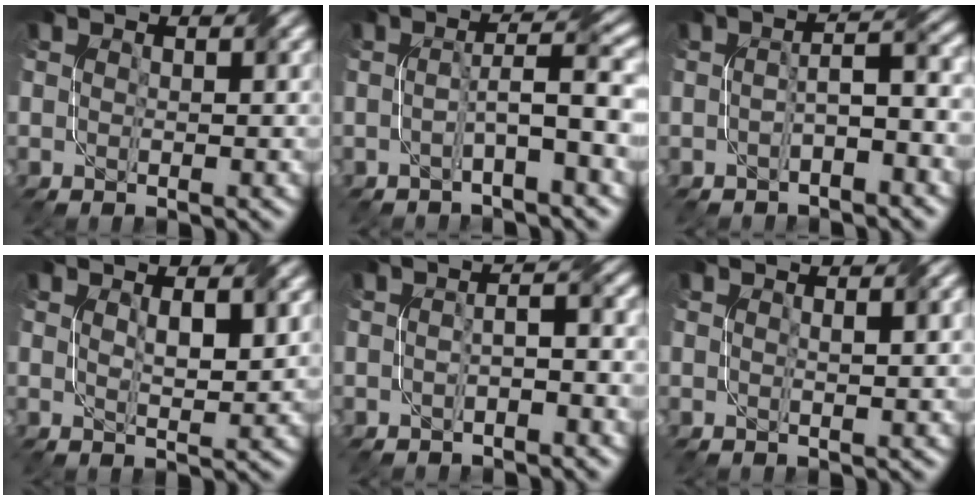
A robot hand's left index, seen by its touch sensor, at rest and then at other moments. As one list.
[{"total": 4.3, "force": [-0.9, 0.4, 4.2], "torque": [-0.072, 0.020, -0.023]}, {"total": 3.3, "force": [-1.1, 0.7, 3.0], "torque": [-0.054, 0.012, -0.020]}, {"total": 2.2, "force": [0.8, 0.6, 1.9], "torque": [-0.038, 0.000, 0.020]}, {"total": 2.2, "force": [-0.9, 0.4, 1.9], "torque": [-0.035, 0.008, -0.017]}, {"total": 2.1, "force": [0.6, 0.7, 1.9], "torque": [-0.019, 0.007, 0.003]}]